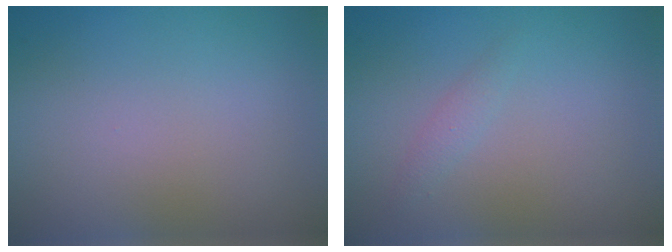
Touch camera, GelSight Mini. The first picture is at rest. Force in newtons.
{"total": 0.9, "press": 0.9, "slide": 0.1}